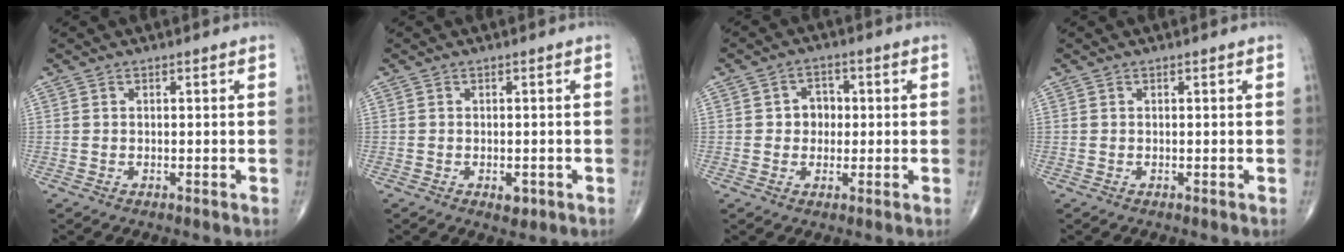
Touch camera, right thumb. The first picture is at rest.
{"total": 2.0, "force": [-0.8, 1.2, 1.5], "torque": [-0.012, 0.001, -0.008]}
{"total": 4.3, "force": [0.2, 3.6, 2.2], "torque": [-0.006, 0.007, -0.003]}
{"total": 0.0}